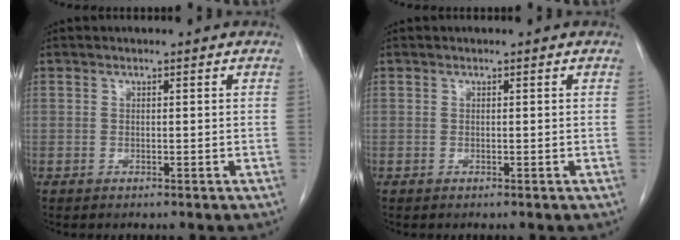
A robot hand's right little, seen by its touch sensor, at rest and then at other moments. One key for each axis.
{"total": 0.0}